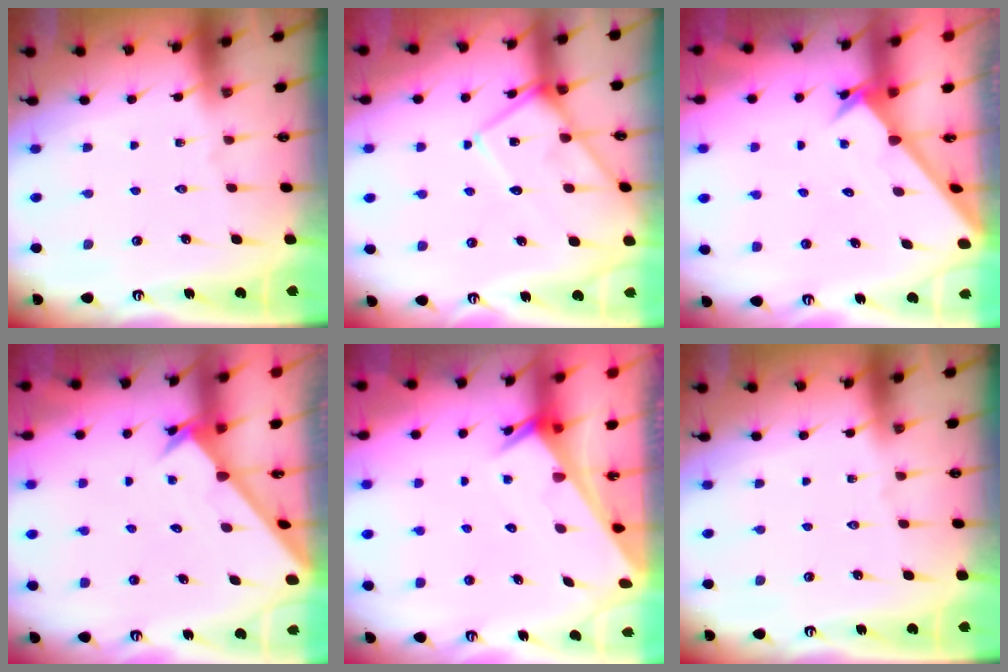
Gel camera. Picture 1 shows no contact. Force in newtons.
{"total": 10.3, "press": 10.2, "slide": 0.9}
{"total": 2.5, "press": 2.5, "slide": 0.2}
{"total": 2.5, "press": 2.5, "slide": 0.2}
{"total": 2.7, "press": 2.7, "slide": 0.1}
{"total": 0.0}